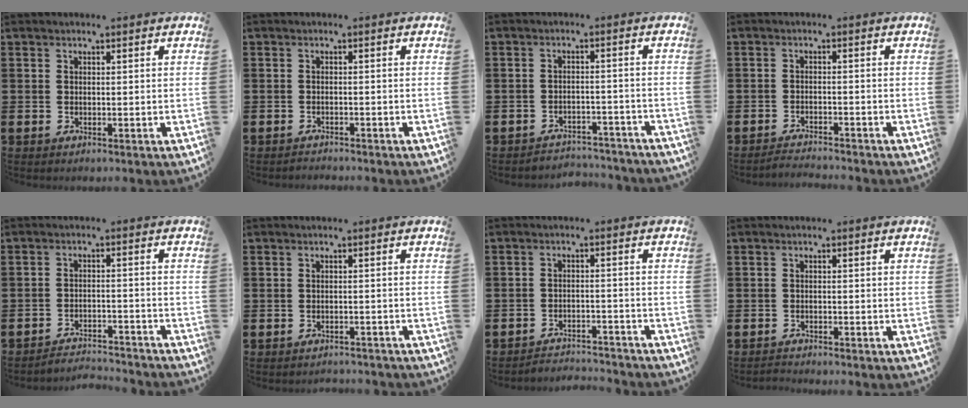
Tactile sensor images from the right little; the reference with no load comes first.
{"total": 0.8, "force": [-0.8, 0.0, -0.1], "torque": [-0.001, 0.001, -0.018]}
{"total": 2.8, "force": [-2.8, 0.2, -0.1], "torque": [-0.005, 0.004, -0.062]}
{"total": 1.7, "force": [-1.7, -0.1, 0.0], "torque": [-0.003, 0.004, -0.036]}
{"total": 2.9, "force": [-2.9, 0.0, -0.2], "torque": [-0.004, 0.003, -0.064]}
{"total": 1.1, "force": [-1.0, 0.0, -0.1], "torque": [-0.002, 0.000, -0.022]}
{"total": 2.8, "force": [-2.8, 0.0, -0.2], "torque": [-0.003, 0.004, -0.062]}
{"total": 0.9, "force": [-0.9, 0.0, -0.1], "torque": [-0.002, -0.001, -0.018]}